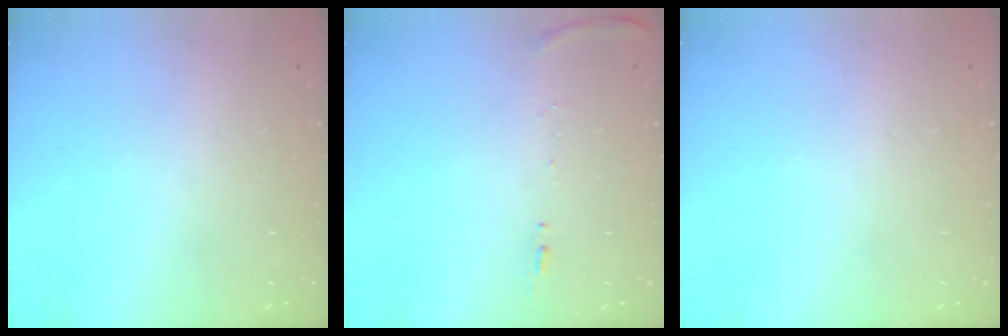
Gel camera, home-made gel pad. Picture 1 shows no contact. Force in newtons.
{"total": 6.6, "press": 6.5, "slide": 0.7}
{"total": 1.0, "press": 0.0, "slide": 1.0}